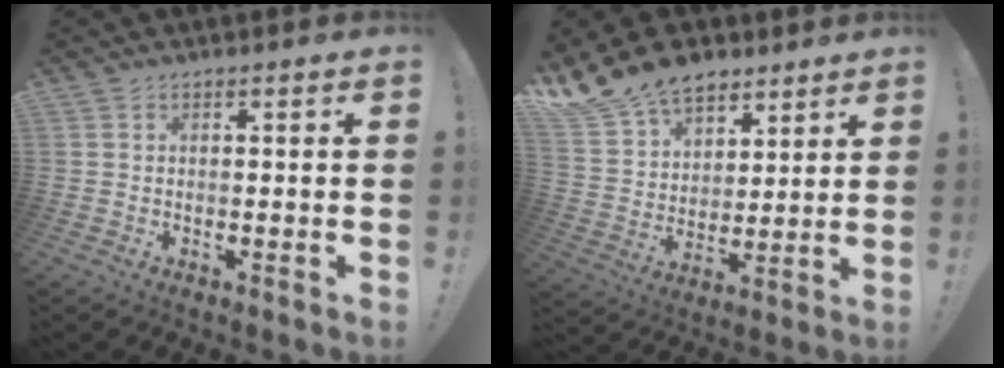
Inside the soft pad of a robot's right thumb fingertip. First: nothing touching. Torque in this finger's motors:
{"motor_torque": [0.43, 0.99, 0.60, 0.55, 0.25]}